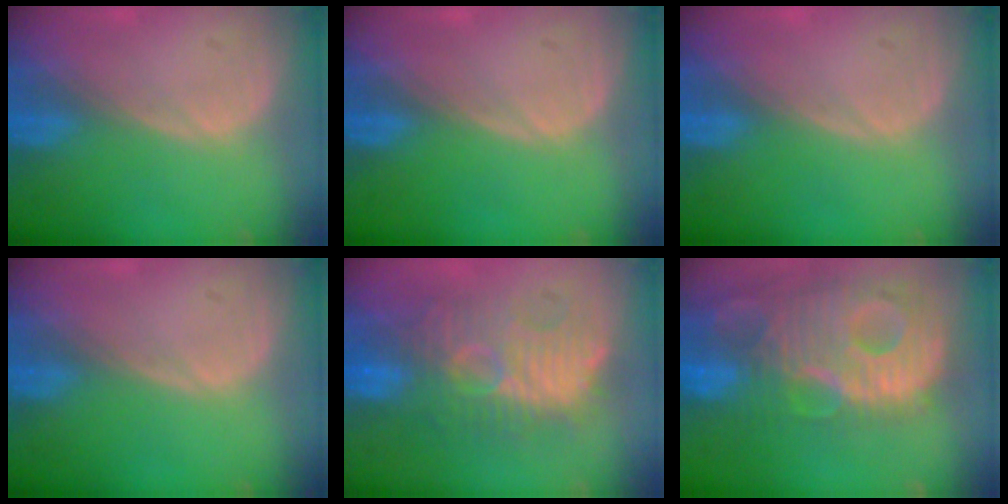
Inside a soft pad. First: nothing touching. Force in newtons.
{"total": 0.0}
{"total": 0.0}
{"total": 0.0}
{"total": 9.9, "press": 9.9, "slide": 0.3}
{"total": 13.9, "press": 12.0, "slide": 7.1}